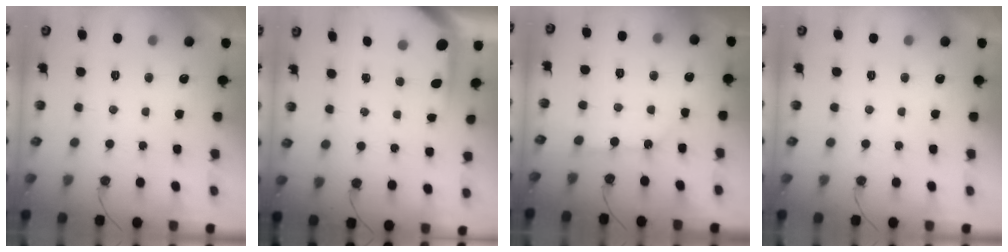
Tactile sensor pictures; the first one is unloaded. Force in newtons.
{"total": 3.5, "press": 3.5, "slide": 0.4}
{"total": 2.8, "press": 2.8, "slide": 0.3}
{"total": 0.0}